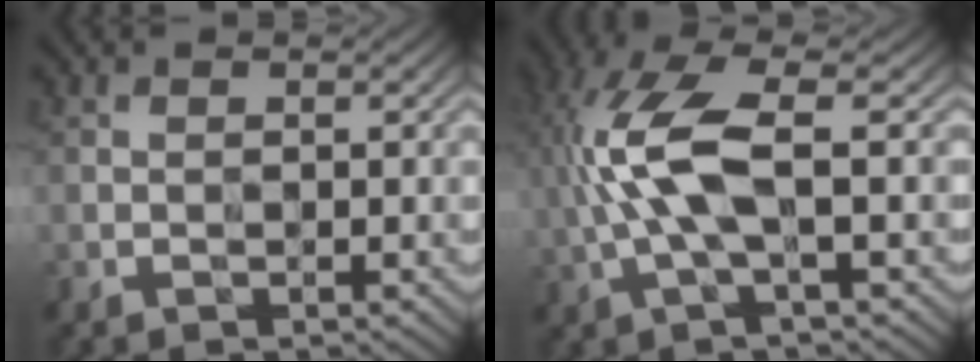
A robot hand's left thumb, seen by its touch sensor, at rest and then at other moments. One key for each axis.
{"total": 8.9, "fx": 0.5, "fy": 3.0, "fz": 8.3, "tx": -0.196, "ty": 0.011, "tz": 0.006}